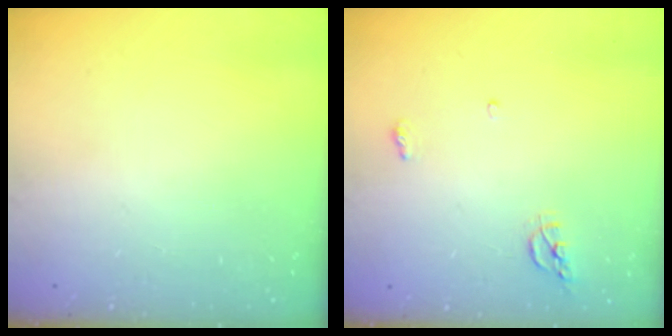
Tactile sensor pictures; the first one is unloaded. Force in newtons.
{"total": 7.2, "press": 5.3, "slide": 4.9}